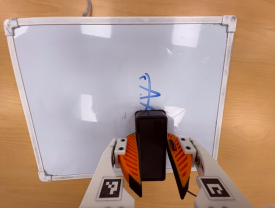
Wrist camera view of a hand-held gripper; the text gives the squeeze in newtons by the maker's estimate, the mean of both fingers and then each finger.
{"total": 8.1, "left": 8.5, "right": 7.8}